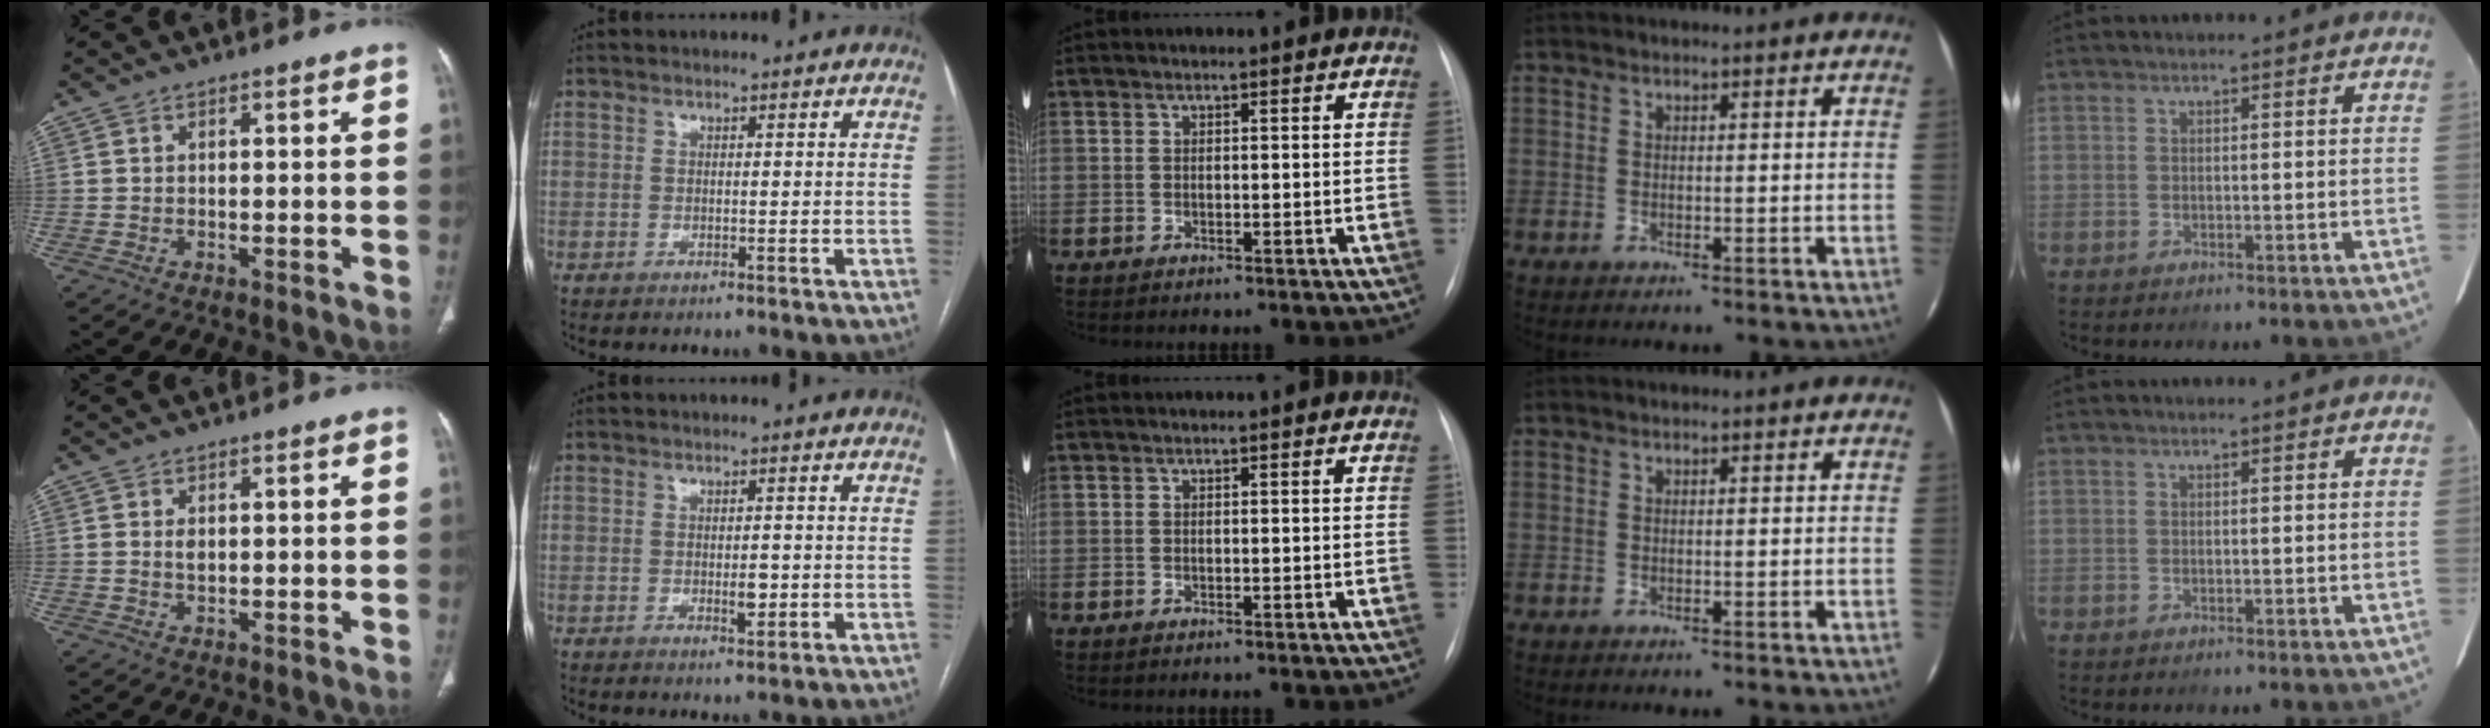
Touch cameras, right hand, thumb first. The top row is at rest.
{"thumb": {"total": 1.6, "force": [0.3, 0.9, 1.2], "torque": [-0.023, -0.003, 0.008]}, "index": {"total": 2.3, "force": [-0.4, 1.0, 2.1], "torque": [-0.034, -0.002, -0.002]}}